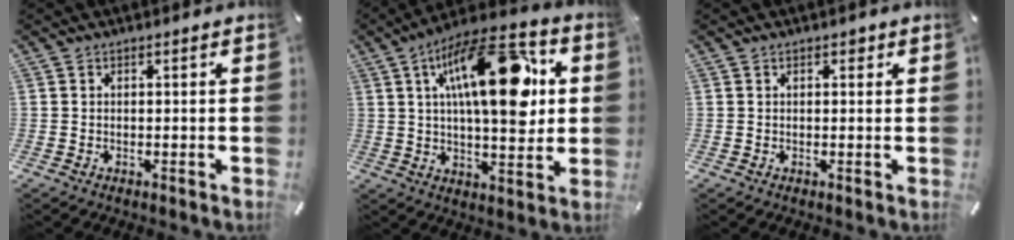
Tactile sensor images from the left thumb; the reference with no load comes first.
{"total": 22.7, "force": [6.9, 9.8, 19.2], "torque": [-0.301, -0.021, 0.099]}
{"total": 1.2, "force": [0.5, 0.8, 0.8], "torque": [-0.009, 0.002, 0.007]}